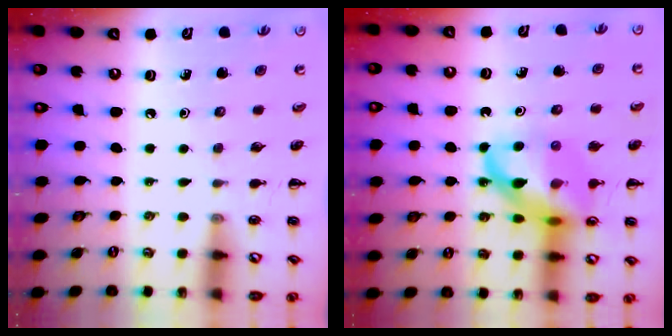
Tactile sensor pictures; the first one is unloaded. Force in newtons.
{"total": 17.0, "press": 16.7, "slide": 3.3}